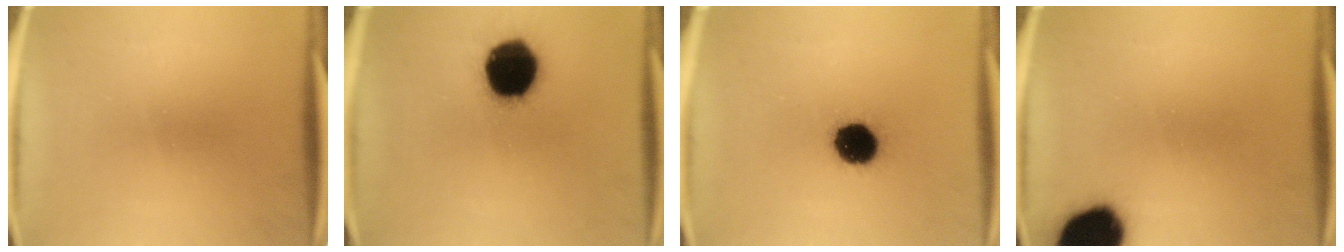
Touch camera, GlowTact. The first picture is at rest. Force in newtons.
{"total": 19.1}
{"total": 11.0}
{"total": 18.1}